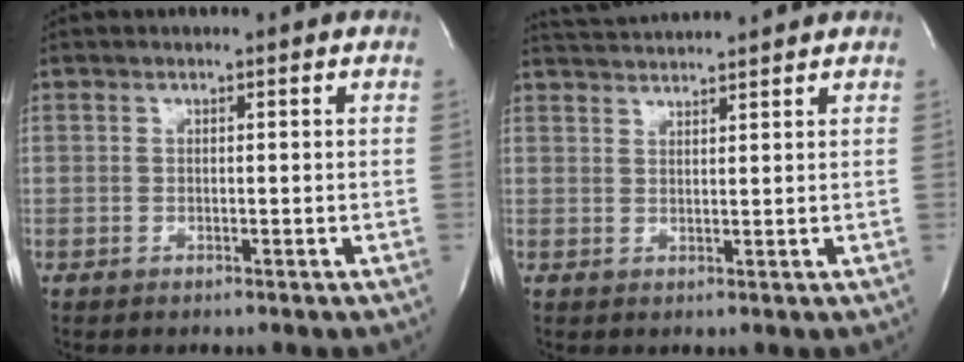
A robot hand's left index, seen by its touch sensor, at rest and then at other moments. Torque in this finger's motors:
{"motor_torque": [-0.75, -1.39, -0.03, 0.00]}